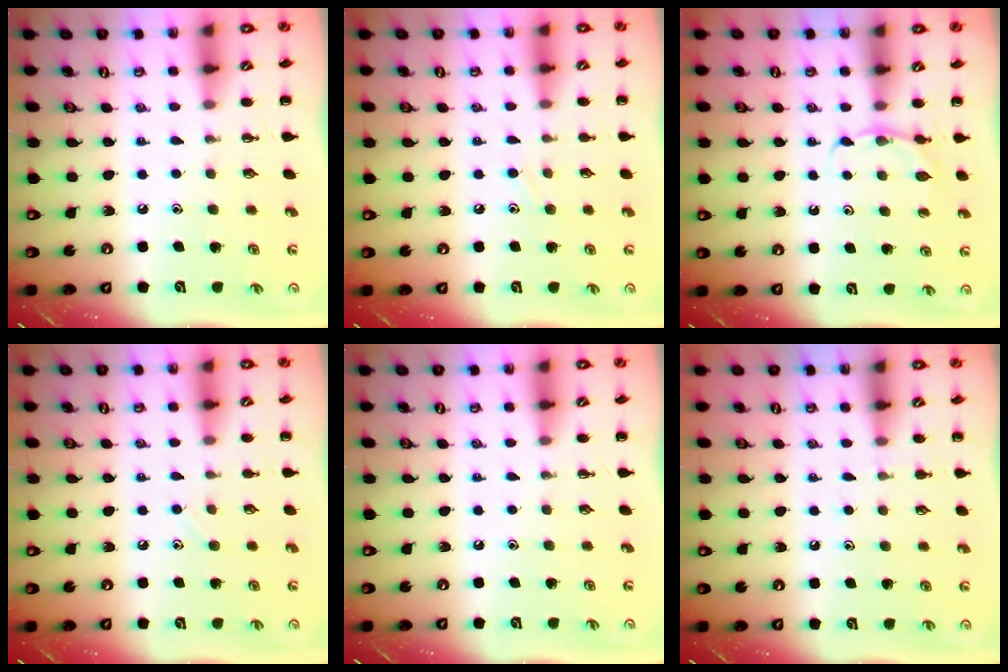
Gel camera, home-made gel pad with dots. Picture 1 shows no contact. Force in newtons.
{"total": 6.9, "press": 6.5, "slide": 2.5}
{"total": 4.5, "press": 4.3, "slide": 1.3}
{"total": 4.5, "press": 4.2, "slide": 1.6}
{"total": 0.0}
{"total": 4.6, "press": 4.4, "slide": 1.5}